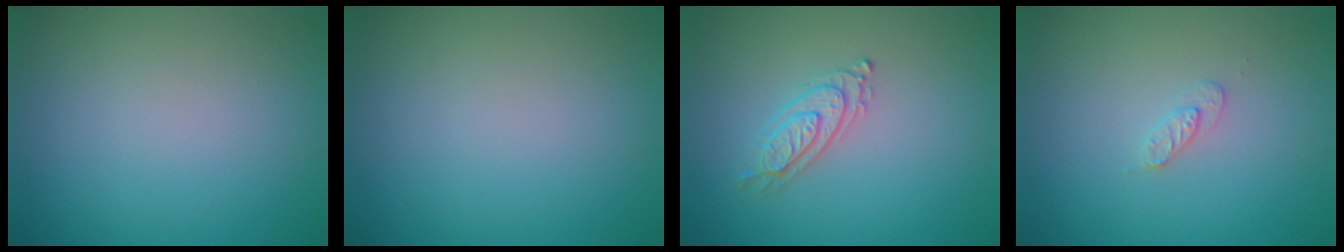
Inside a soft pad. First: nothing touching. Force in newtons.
{"total": 0.0}
{"total": 2.2, "press": 2.1, "slide": 0.6}
{"total": 1.1, "press": 1.1, "slide": 0.2}